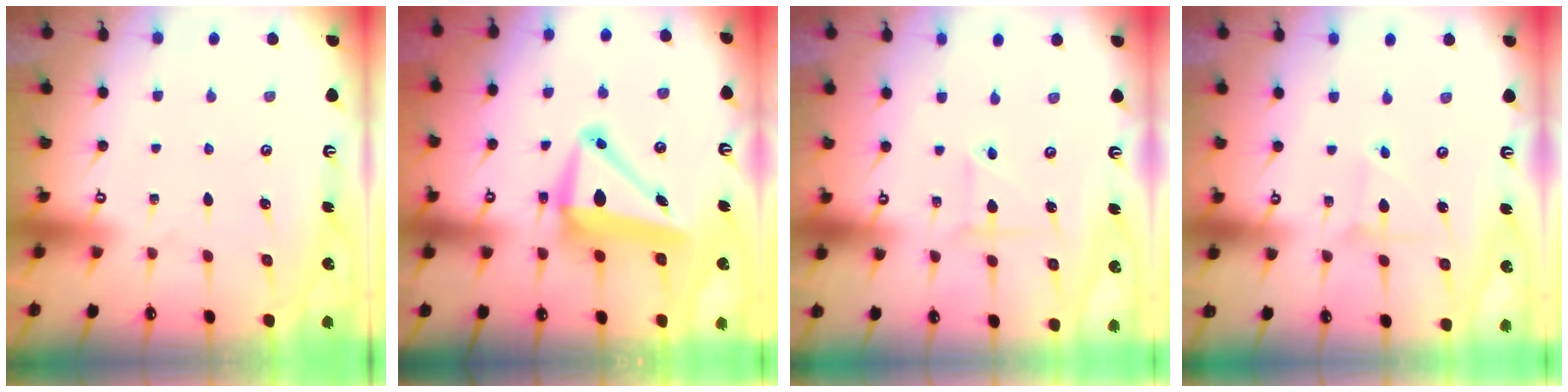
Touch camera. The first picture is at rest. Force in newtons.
{"total": 9.6, "press": 9.3, "slide": 2.1}
{"total": 3.1, "press": 3.1, "slide": 0.2}
{"total": 2.1, "press": 2.1, "slide": 0.2}